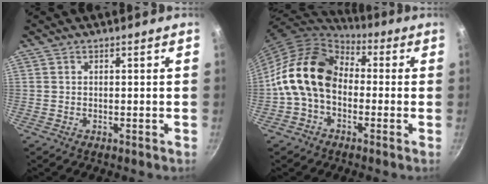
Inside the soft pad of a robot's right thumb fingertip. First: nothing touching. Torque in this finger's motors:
{"motor_torque": [1.69, 3.31, 1.43, -1.34, 0.48]}